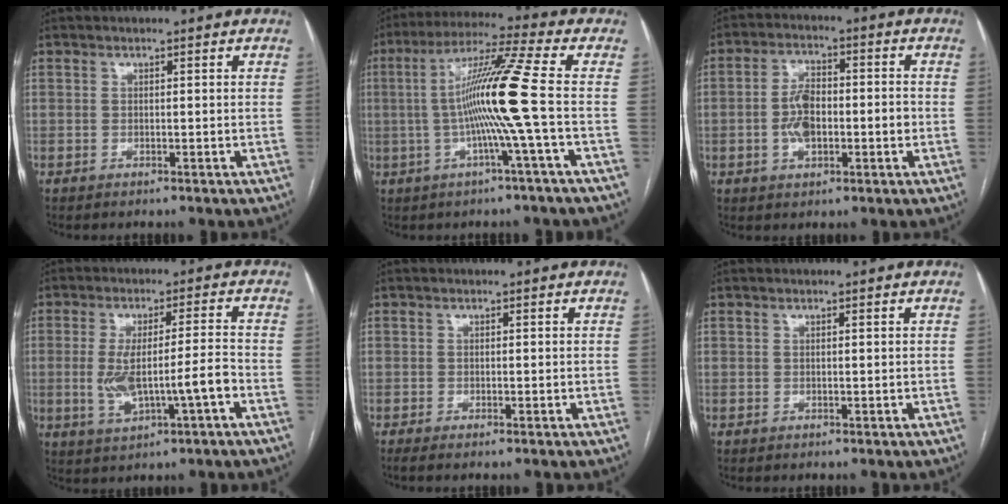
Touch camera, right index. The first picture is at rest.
{"total": 12.5, "force": [-1.1, -2.5, 12.2], "torque": [-0.226, 0.009, -0.024]}
{"total": 7.2, "force": [-1.2, 3.5, 6.2], "torque": [-0.128, 0.017, -0.020]}
{"total": 8.9, "force": [-2.2, 1.3, 8.5], "torque": [-0.165, 0.010, -0.029]}
{"total": 1.3, "force": [-1.0, -0.2, 0.8], "torque": [-0.014, 0.000, -0.017]}
{"total": 0.0}